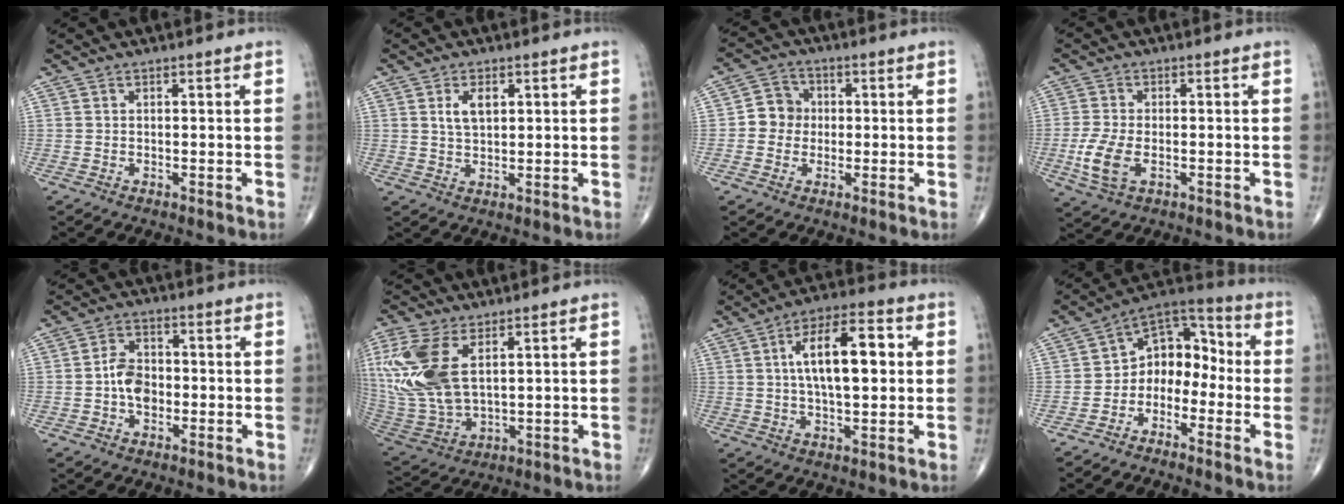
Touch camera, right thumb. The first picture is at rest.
{"total": 4.2, "force": [1.4, 2.3, 3.2], "torque": [-0.053, -0.006, 0.029]}
{"total": 5.5, "force": [-0.2, 5.1, 2.0], "torque": [-0.006, 0.012, -0.015]}
{"total": 6.9, "force": [-1.8, 3.7, 5.5], "torque": [-0.127, -0.002, -0.033]}
{"total": 5.9, "force": [-1.0, 4.2, 4.1], "torque": [-0.057, 0.017, -0.024]}
{"total": 17.1, "force": [5.0, 9.0, 13.6], "torque": [-0.314, -0.018, 0.108]}
{"total": 14.1, "force": [2.3, 6.0, 12.6], "torque": [-0.197, 0.015, 0.034]}
{"total": 10.4, "force": [-2.8, 7.6, 6.5], "torque": [-0.065, 0.066, -0.067]}